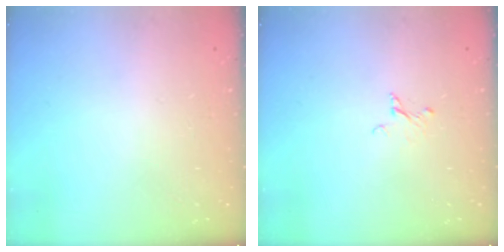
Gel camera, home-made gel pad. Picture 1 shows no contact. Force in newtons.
{"total": 2.2, "press": 2.2, "slide": 0.1}